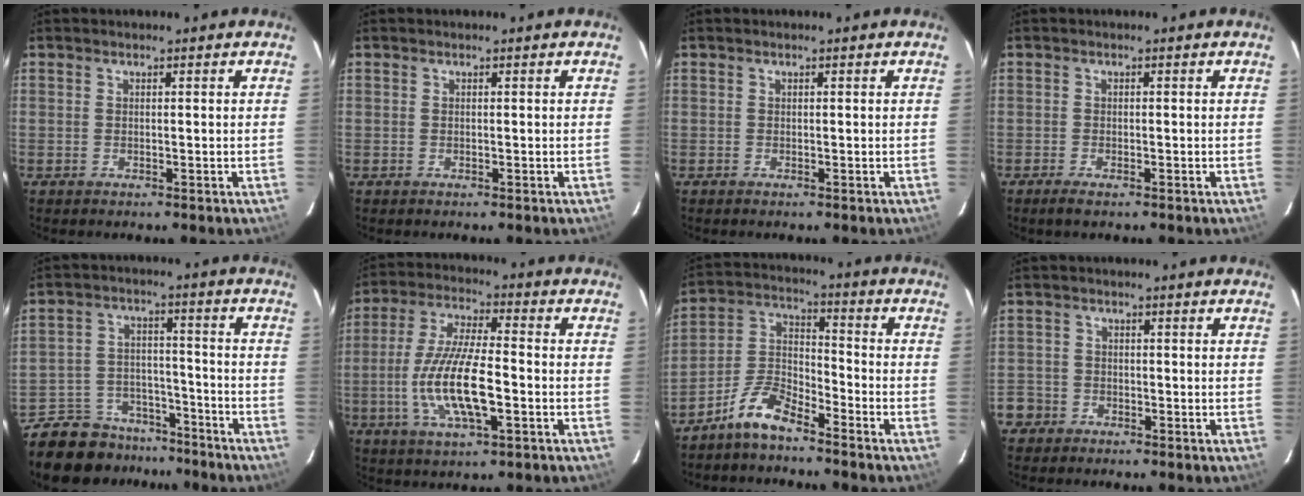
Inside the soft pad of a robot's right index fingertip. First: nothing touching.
{"total": 0.0}
{"total": 0.0}
{"total": 2.0, "force": [-1.4, 0.5, 1.2], "torque": [-0.029, -0.006, -0.029]}
{"total": 15.0, "force": [-12.3, 7.8, 3.6], "torque": [-0.101, 0.034, -0.175]}
{"total": 14.3, "force": [-3.5, 3.7, 13.3], "torque": [-0.273, -0.007, -0.063]}
{"total": 9.4, "force": [-7.4, 2.7, 5.0], "torque": [-0.125, 0.036, -0.156]}
{"total": 5.0, "force": [-2.6, 4.2, 0.7], "torque": [-0.018, 0.023, -0.050]}